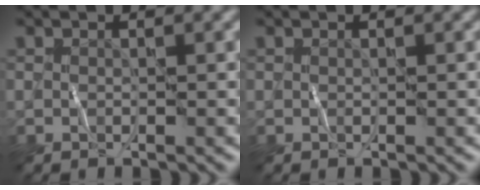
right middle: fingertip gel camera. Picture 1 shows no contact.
{"total": 0.0}